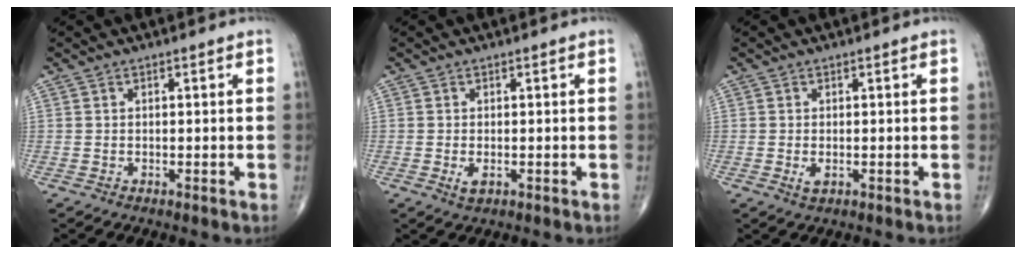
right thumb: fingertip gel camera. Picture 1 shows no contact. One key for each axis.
{"total": 1.9, "fx": -0.5, "fy": 0.9, "fz": 1.6, "tx": -0.029, "ty": -0.003, "tz": -0.008}
{"total": 1.6, "fx": -0.4, "fy": 0.8, "fz": 1.3, "tx": -0.026, "ty": -0.004, "tz": -0.005}